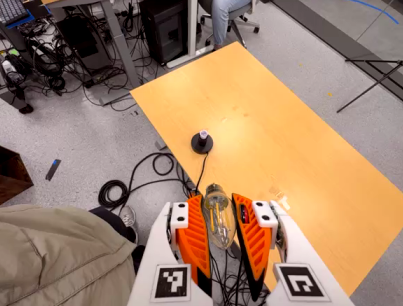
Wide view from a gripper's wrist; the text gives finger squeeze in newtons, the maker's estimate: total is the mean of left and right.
{"total": 21.3, "left": 24.0, "right": 18.7}